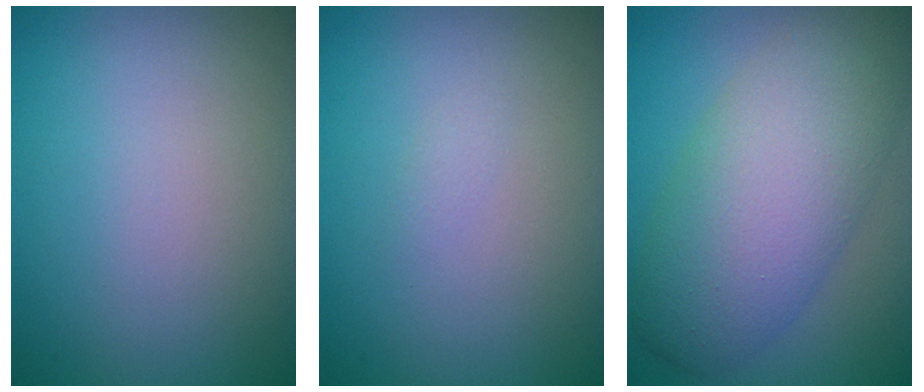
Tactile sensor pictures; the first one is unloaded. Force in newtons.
{"total": 0.5, "press": 0.5, "slide": 0.1}
{"total": 8.7, "press": 8.6, "slide": 0.3}